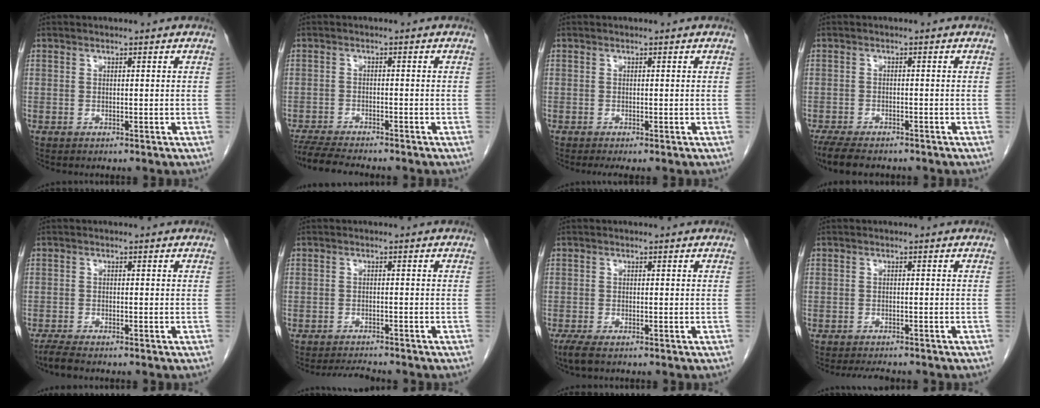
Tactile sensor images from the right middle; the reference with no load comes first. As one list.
[{"total": 7.7, "force": [-6.9, 0.6, 3.3], "torque": [-0.054, -0.019, -0.114]}, {"total": 1.2, "force": [-1.0, 0.0, 0.8], "torque": [-0.011, -0.004, -0.013]}, {"total": 7.8, "force": [-6.3, 2.3, 3.8], "torque": [-0.063, -0.013, -0.095]}, {"total": 2.3, "force": [-2.0, 0.0, 1.2], "torque": [-0.031, -0.008, -0.037]}, {"total": 2.8, "force": [-2.7, -0.1, 0.4], "torque": [-0.011, -0.014, -0.044]}, {"total": 2.4, "force": [-1.7, 0.5, 1.7], "torque": [-0.038, -0.009, -0.030]}, {"total": 4.0, "force": [-3.6, 0.9, 1.5], "torque": [-0.019, -0.006, -0.048]}]